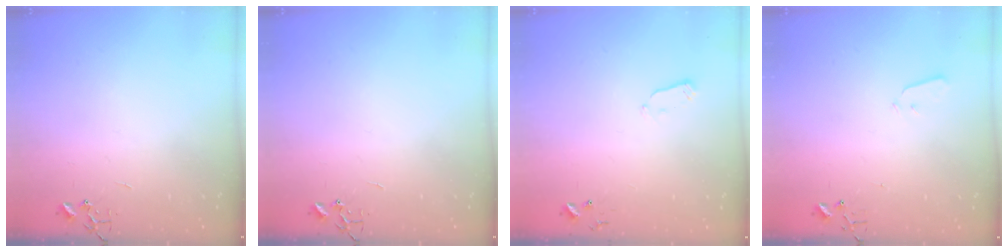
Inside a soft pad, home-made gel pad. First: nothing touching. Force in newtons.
{"total": 0.0}
{"total": 2.7, "press": 2.6, "slide": 0.4}
{"total": 2.9, "press": 2.8, "slide": 0.8}